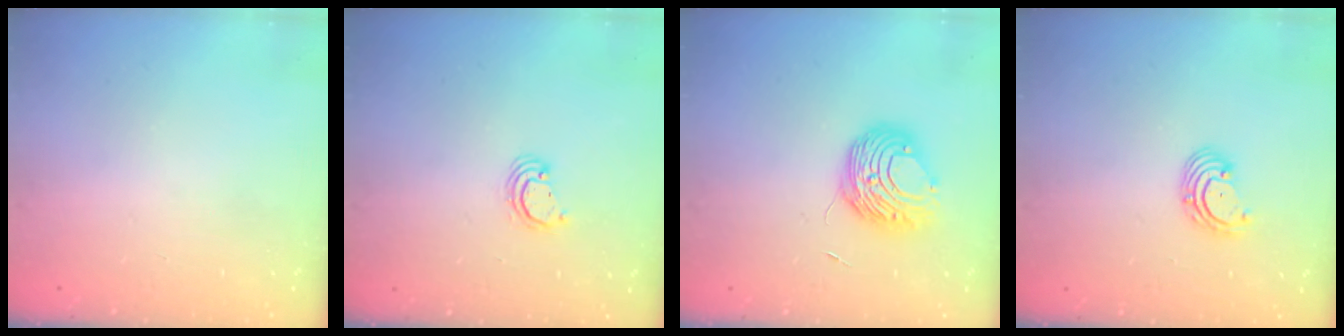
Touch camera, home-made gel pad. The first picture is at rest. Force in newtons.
{"total": 2.8, "press": 2.8, "slide": 0.2}
{"total": 9.1, "press": 9.1, "slide": 0.4}
{"total": 2.9, "press": 2.9, "slide": 0.1}